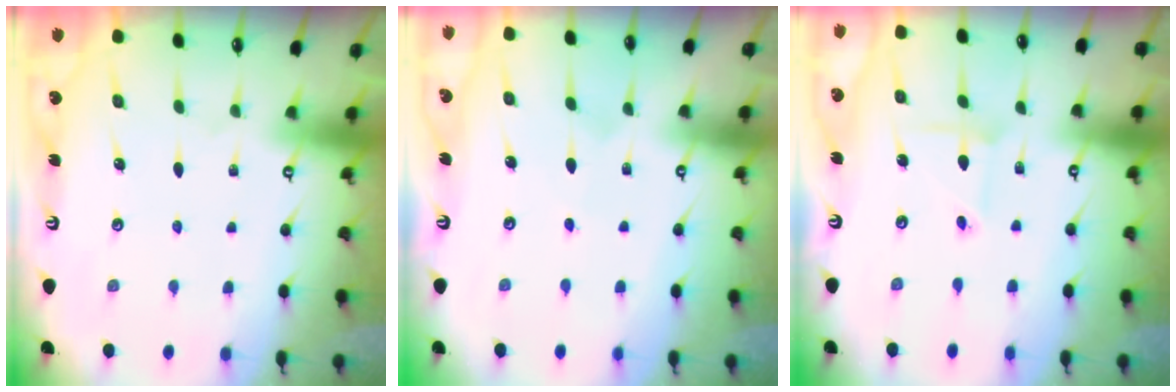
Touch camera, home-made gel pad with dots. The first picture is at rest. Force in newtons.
{"total": 3.0, "press": 3.0, "slide": 0.3}
{"total": 2.3, "press": 2.3, "slide": 0.3}